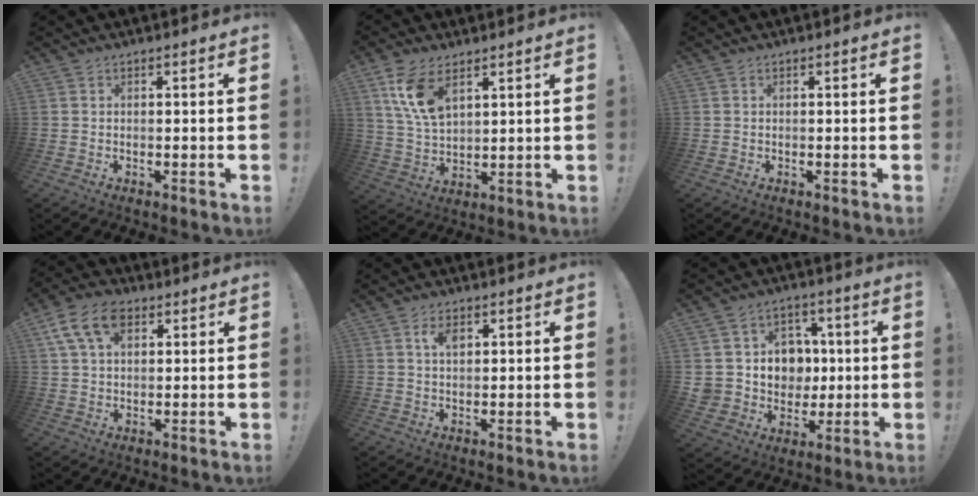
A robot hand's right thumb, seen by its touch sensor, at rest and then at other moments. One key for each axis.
{"total": 11.1, "fx": 6.0, "fy": 5.7, "fz": 7.3, "tx": -0.153, "ty": -0.015, "tz": 0.113}
{"total": 0.0}
{"total": 11.1, "fx": 4.8, "fy": 6.8, "fz": 7.3, "tx": -0.130, "ty": -0.006, "tz": 0.091}
{"total": 3.9, "fx": 1.7, "fy": 1.9, "fz": 3.0, "tx": -0.047, "ty": 0.000, "tz": 0.025}
{"total": 11.5, "fx": 0.8, "fy": 11.1, "fz": 2.7, "tx": -0.031, "ty": -0.002, "tz": 0.047}